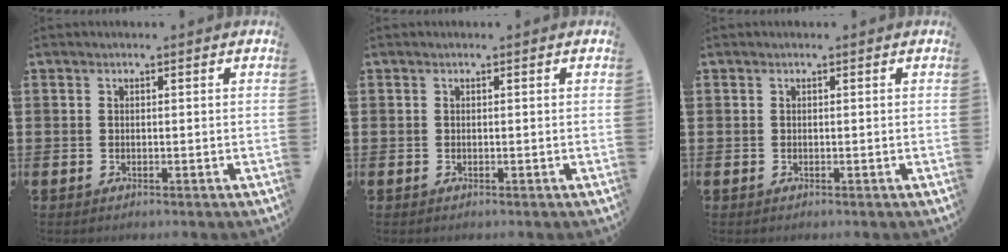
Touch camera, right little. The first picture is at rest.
{"total": 0.0}
{"total": 0.0}